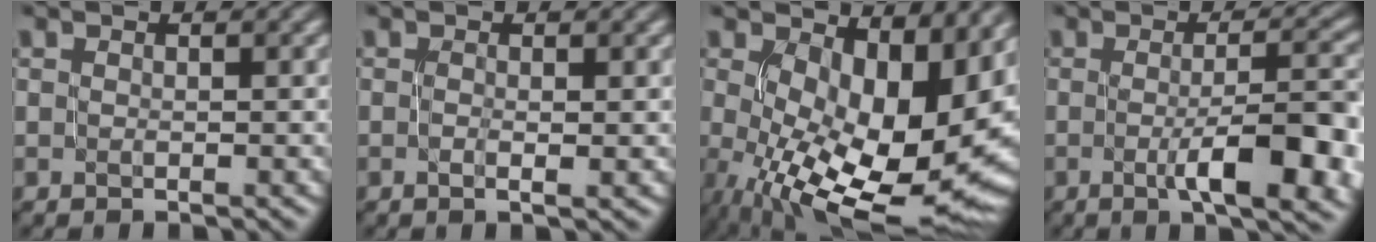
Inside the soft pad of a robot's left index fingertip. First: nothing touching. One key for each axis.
{"total": 1.0, "fx": -0.1, "fy": 0.3, "fz": 1.0, "tx": -0.020, "ty": -0.002, "tz": -0.001}
{"total": 15.7, "fx": -0.6, "fy": 8.2, "fz": 13.3, "tx": -0.182, "ty": -0.030, "tz": 0.013}
{"total": 9.5, "fx": -2.1, "fy": 2.5, "fz": 9.0, "tx": -0.119, "ty": -0.004, "tz": -0.025}